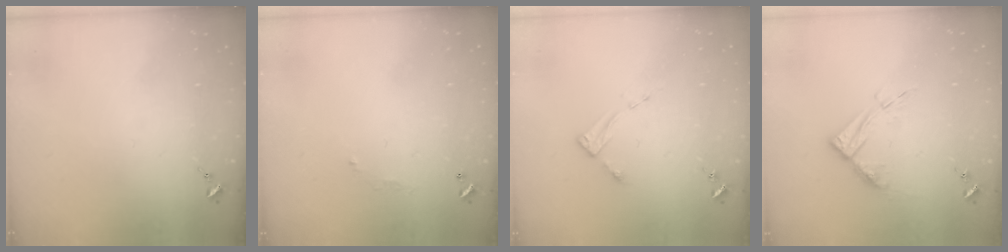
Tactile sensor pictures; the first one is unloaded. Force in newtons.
{"total": 3.6, "press": 3.6, "slide": 0.1}
{"total": 3.0, "press": 3.0, "slide": 0.5}
{"total": 9.6, "press": 9.5, "slide": 1.1}